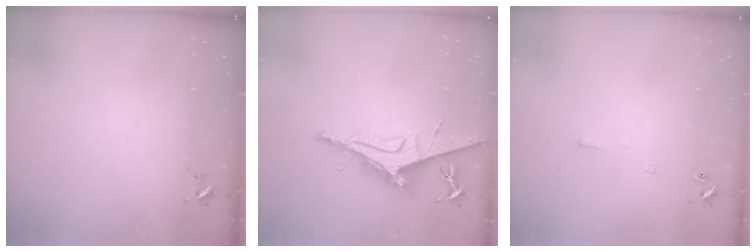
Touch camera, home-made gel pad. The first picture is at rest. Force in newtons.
{"total": 9.7, "press": 9.6, "slide": 1.2}
{"total": 3.3, "press": 3.2, "slide": 0.6}